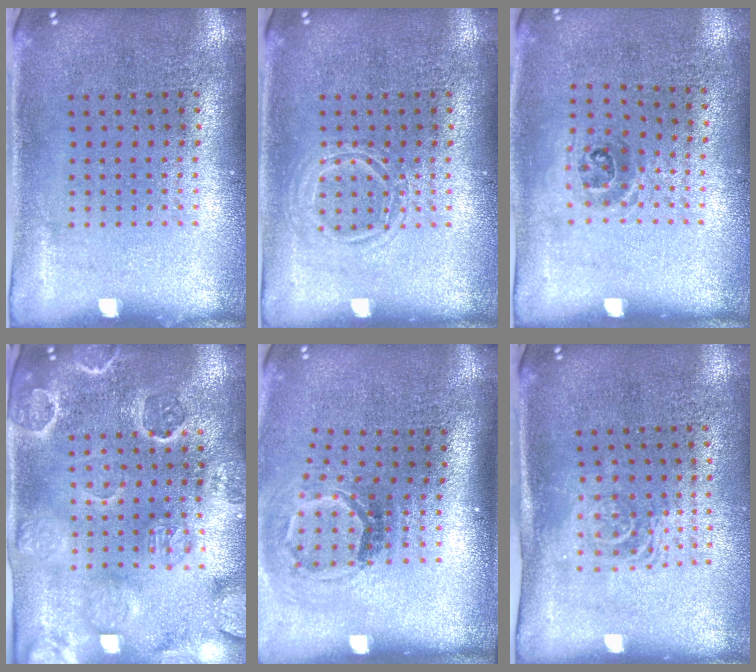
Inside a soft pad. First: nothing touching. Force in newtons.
{"total": 1.3, "press": 1.3, "slide": 0.2}
{"total": 0.9, "press": 0.7, "slide": 0.7}
{"total": 3.2, "press": 3.0, "slide": 1.1}
{"total": 1.8, "press": 1.2, "slide": 1.4}
{"total": 1.7, "press": 1.3, "slide": 1.1}